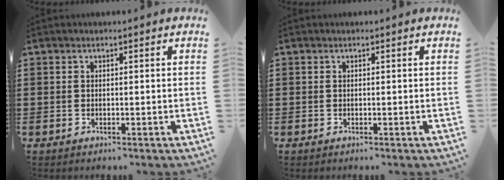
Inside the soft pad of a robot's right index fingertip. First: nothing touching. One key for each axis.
{"total": 0.0}